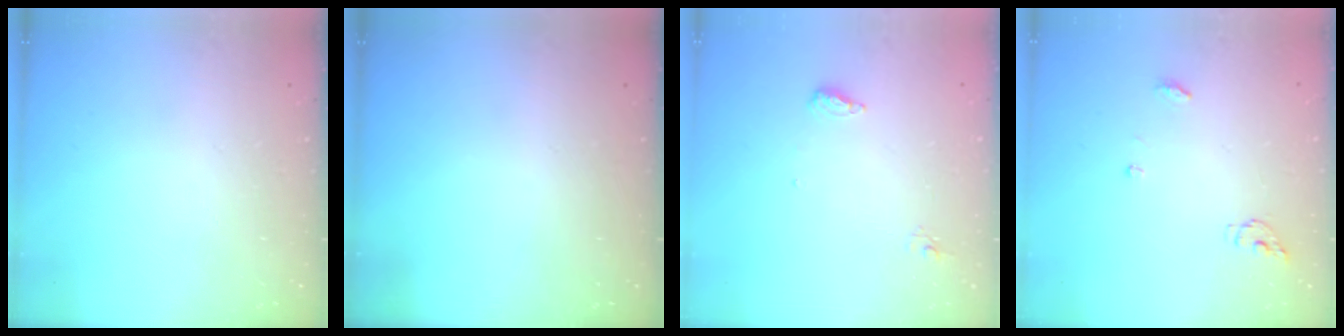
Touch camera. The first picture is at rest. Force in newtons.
{"total": 0.0}
{"total": 6.5, "press": 6.4, "slide": 1.1}
{"total": 4.8, "press": 4.8, "slide": 0.4}